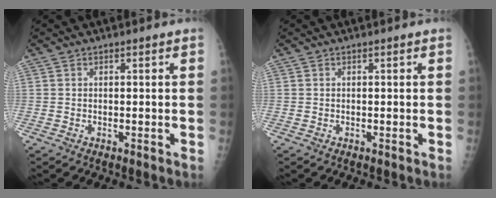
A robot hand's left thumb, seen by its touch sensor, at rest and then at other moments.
{"total": 0.0}